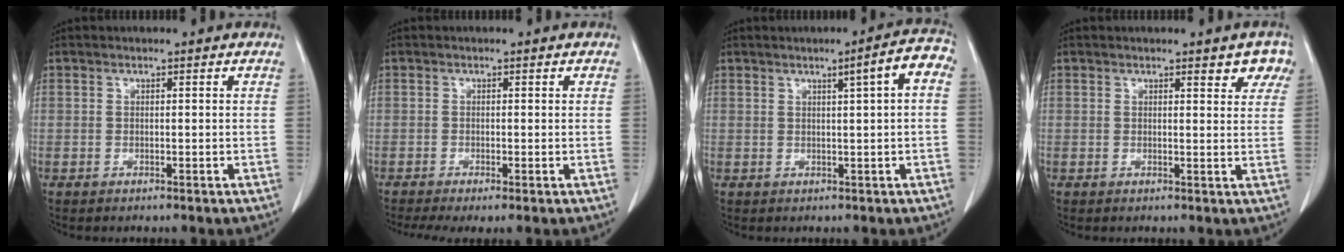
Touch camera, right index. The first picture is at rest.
{"total": 4.1, "force": [-2.4, 1.1, 3.1], "torque": [-0.056, -0.013, -0.043]}
{"total": 5.3, "force": [1.3, 0.1, 5.1], "torque": [-0.065, 0.012, 0.013]}
{"total": 3.8, "force": [2.5, 1.3, 2.4], "torque": [-0.016, -0.001, 0.023]}